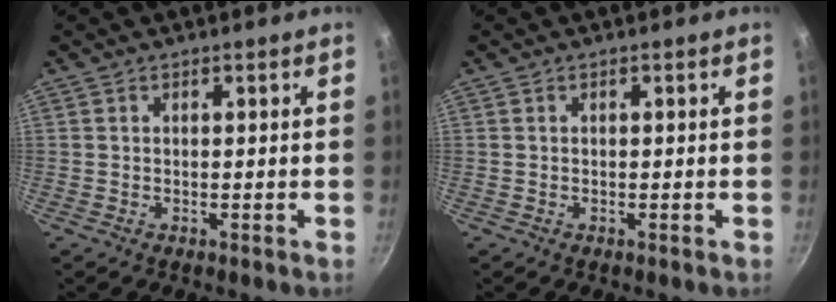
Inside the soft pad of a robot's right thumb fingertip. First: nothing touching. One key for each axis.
{"total": 0.0}